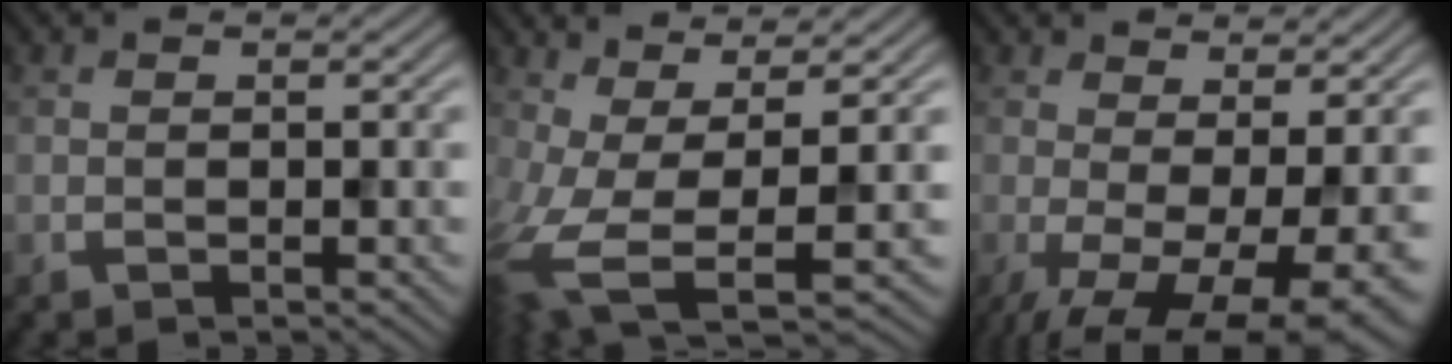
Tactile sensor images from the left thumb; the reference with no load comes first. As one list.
[{"total": 9.0, "force": [-2.5, 2.9, 8.2], "torque": [-0.191, -0.017, -0.030]}, {"total": 10.5, "force": [-3.1, 3.9, 9.3], "torque": [-0.140, -0.015, -0.029]}]